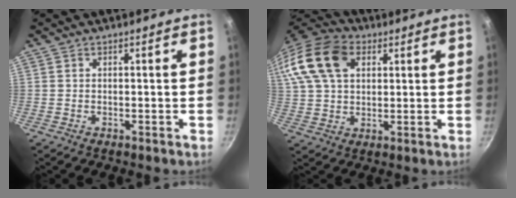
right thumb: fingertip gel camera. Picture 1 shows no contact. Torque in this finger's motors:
{"motor_torque": [0.45, 2.06, 0.61, -0.54, 0.39]}